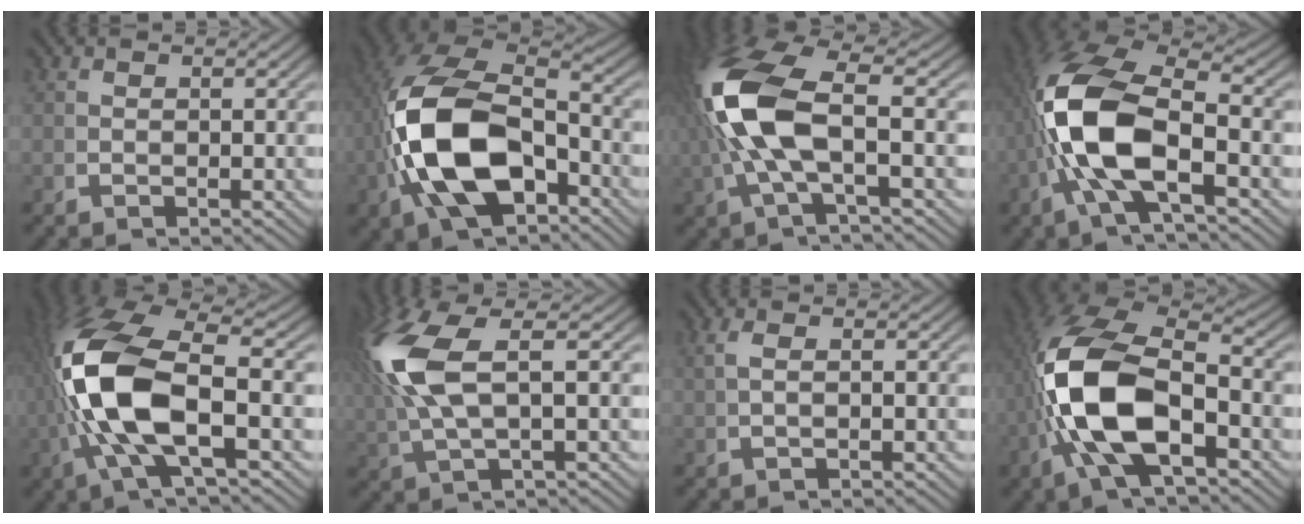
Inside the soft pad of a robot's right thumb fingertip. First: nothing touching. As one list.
[{"total": 16.2, "force": [-1.8, 10.5, 12.2], "torque": [-0.279, -0.045, -0.010]}, {"total": 10.5, "force": [0.6, 4.6, 9.5], "torque": [-0.214, -0.003, 0.018]}, {"total": 12.4, "force": [-0.6, 6.6, 10.5], "torque": [-0.236, -0.027, 0.003]}, {"total": 13.0, "force": [-0.4, 6.0, 11.5], "torque": [-0.261, -0.023, 0.008]}, {"total": 8.6, "force": [1.7, 3.9, 7.4], "torque": [-0.171, 0.001, 0.041]}, {"total": 1.1, "force": [0.5, -0.2, 1.0], "torque": [-0.023, 0.009, 0.013]}, {"total": 14.2, "force": [-1.0, 8.1, 11.6], "torque": [-0.264, -0.034, 0.000]}]